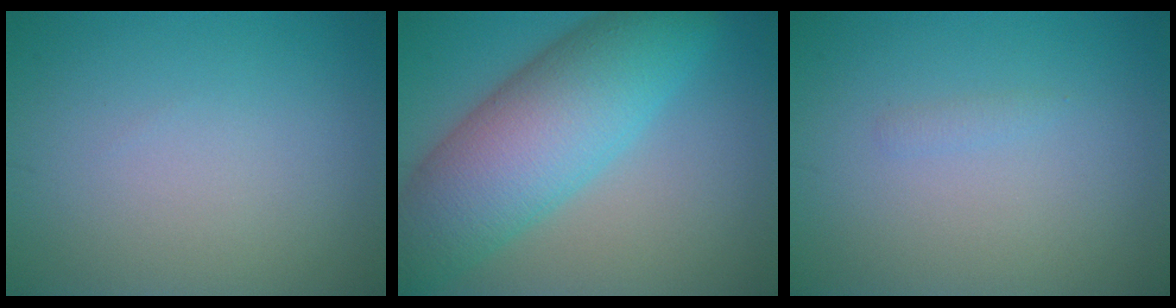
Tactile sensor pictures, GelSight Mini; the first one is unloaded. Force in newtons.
{"total": 10.7, "press": 10.7, "slide": 0.2}
{"total": 0.6, "press": 0.6, "slide": 0.1}